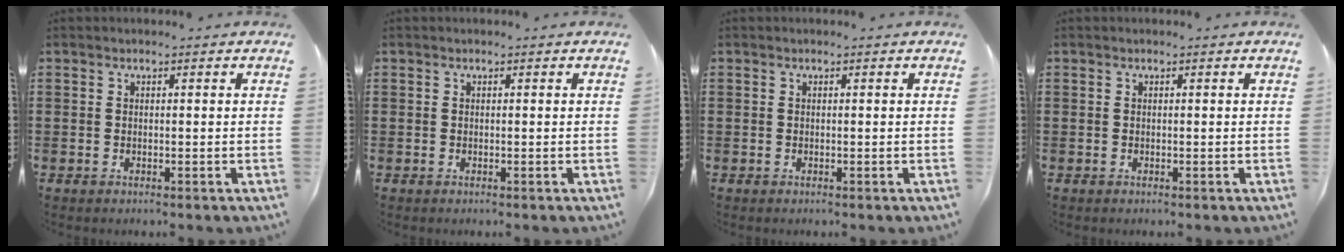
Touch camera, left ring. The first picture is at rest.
{"total": 0.0}
{"total": 0.0}
{"total": 0.0}